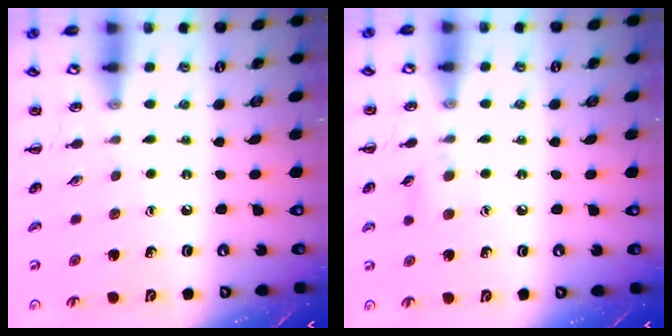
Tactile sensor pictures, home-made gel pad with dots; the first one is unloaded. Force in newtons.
{"total": 5.8, "press": 5.4, "slide": 2.1}